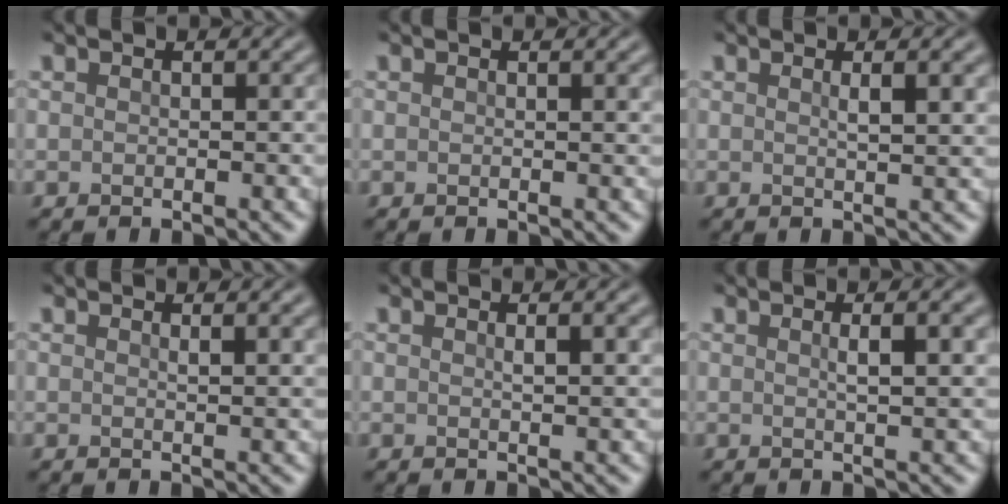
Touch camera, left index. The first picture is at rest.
{"total": 1.1, "force": [0.4, 0.3, 0.9], "torque": [-0.006, 0.002, 0.005]}
{"total": 2.7, "force": [0.9, 0.7, 2.5], "torque": [-0.026, 0.004, 0.012]}
{"total": 1.5, "force": [0.8, 0.4, 1.2], "torque": [-0.011, 0.001, 0.009]}
{"total": 2.0, "force": [0.7, 0.6, 1.8], "torque": [-0.017, 0.003, 0.008]}
{"total": 3.3, "force": [0.9, 0.9, 3.1], "torque": [-0.036, 0.005, 0.011]}